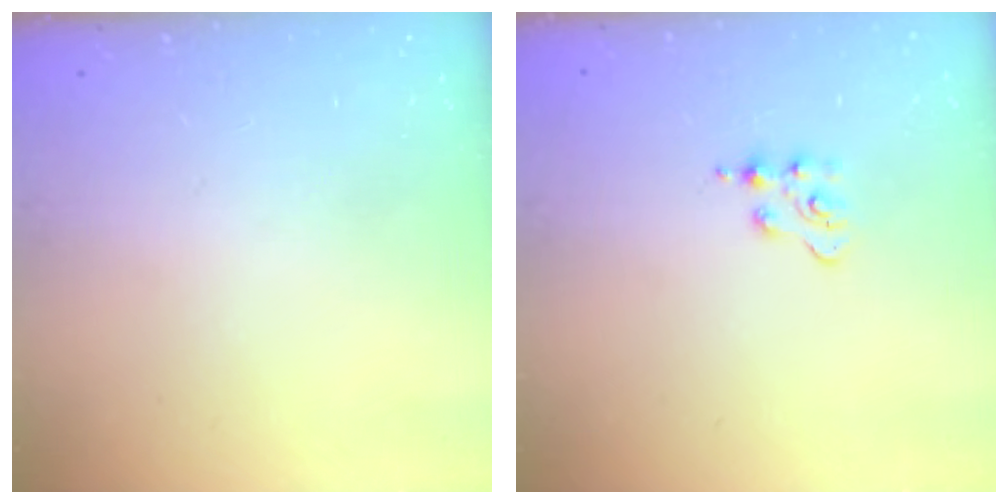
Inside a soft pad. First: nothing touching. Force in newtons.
{"total": 2.9, "press": 2.9, "slide": 0.4}